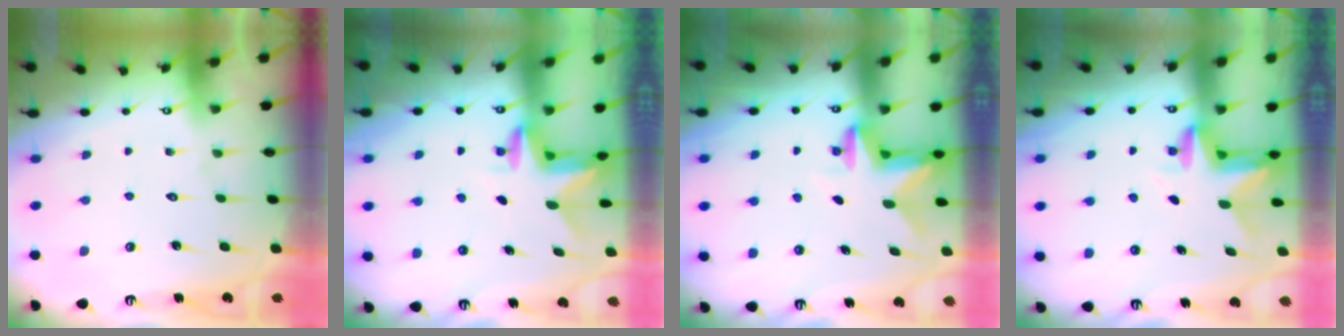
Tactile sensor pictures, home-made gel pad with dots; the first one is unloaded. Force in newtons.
{"total": 3.0, "press": 3.0, "slide": 0.2}
{"total": 3.0, "press": 3.0, "slide": 0.3}
{"total": 3.0, "press": 3.0, "slide": 0.2}